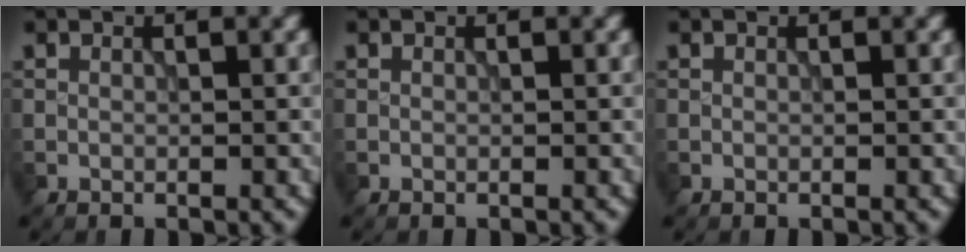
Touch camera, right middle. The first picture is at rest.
{"total": 0.0}
{"total": 0.0}